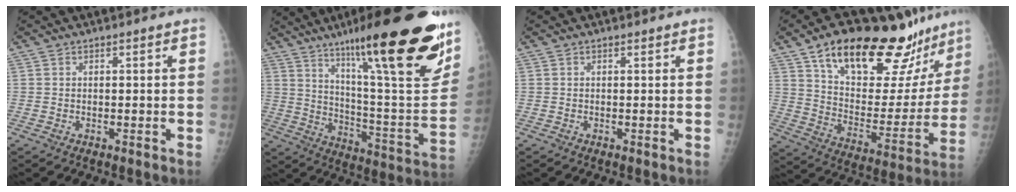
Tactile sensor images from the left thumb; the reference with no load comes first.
{"total": 32.2, "force": [19.1, 5.6, 25.3], "torque": [-0.310, -0.059, 0.292]}
{"total": 0.0}
{"total": 29.0, "force": [20.2, 11.5, 17.3], "torque": [-0.217, -0.068, 0.309]}